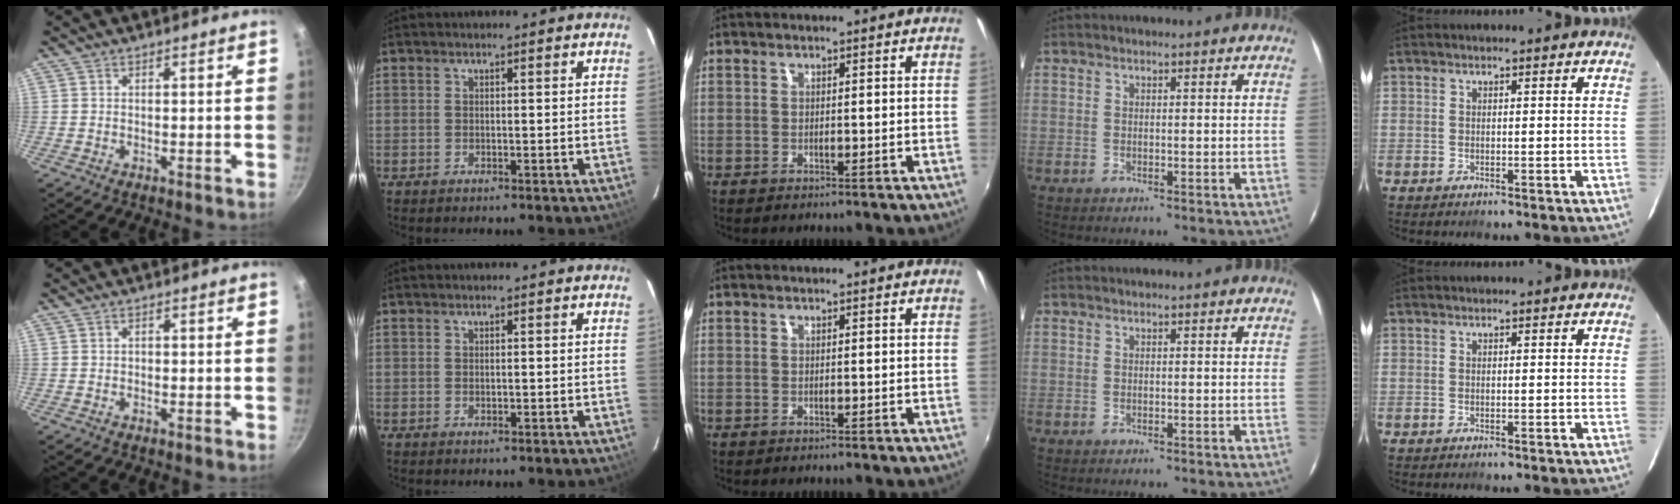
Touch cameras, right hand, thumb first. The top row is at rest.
{"thumb": {"total": 0.5, "force": [0.0, 0.4, 0.3], "torque": [-0.003, 0.003, 0.001]}, "index": {"total": 0.6, "force": [0.1, 0.3, 0.5], "torque": [-0.008, 0.000, 0.003]}}